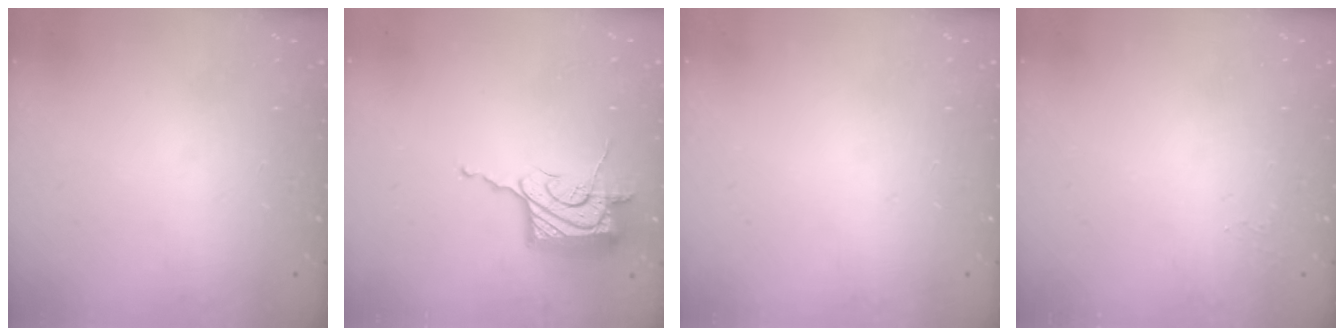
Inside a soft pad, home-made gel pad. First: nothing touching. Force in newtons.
{"total": 17.2, "press": 17.1, "slide": 0.7}
{"total": 0.0}
{"total": 5.1, "press": 5.1, "slide": 0.5}